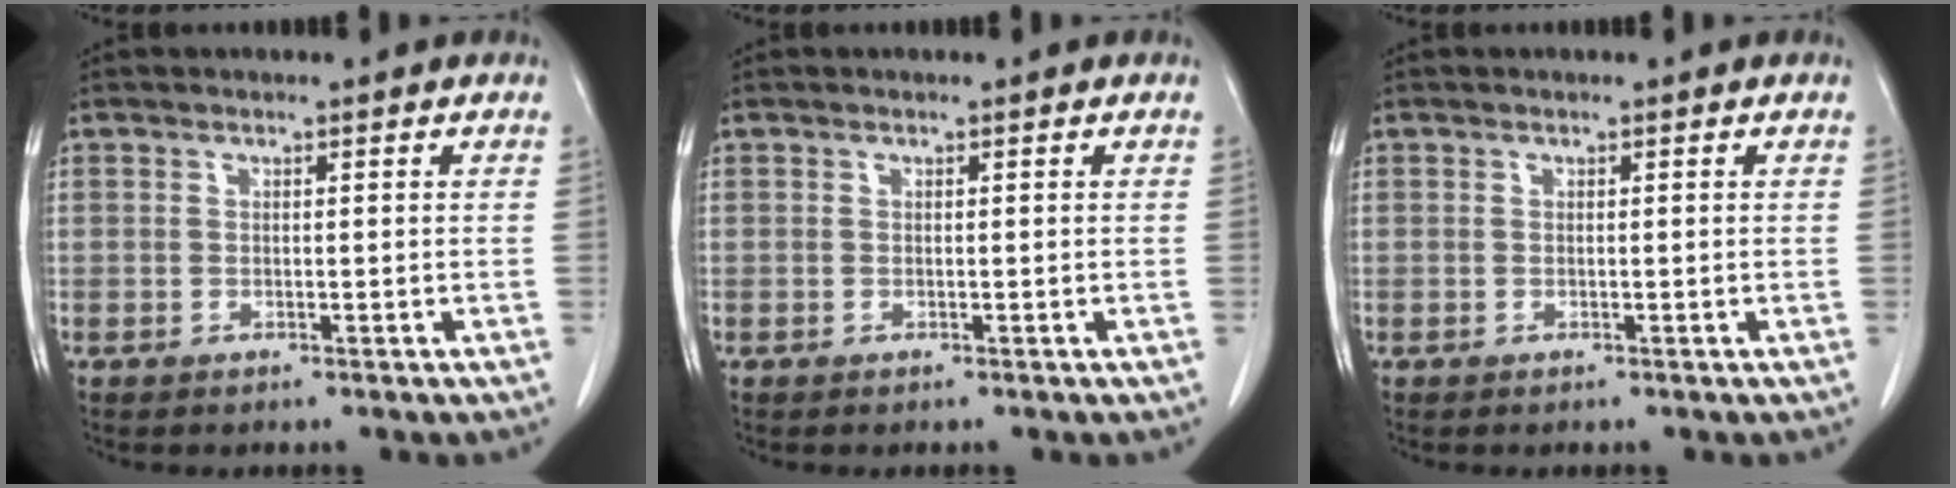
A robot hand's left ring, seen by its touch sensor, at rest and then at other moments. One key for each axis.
{"total": 0.0}
{"total": 0.0}